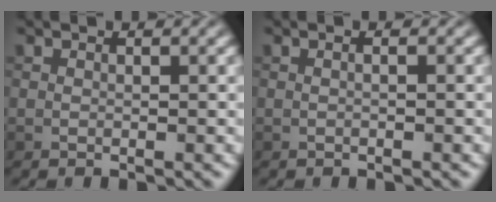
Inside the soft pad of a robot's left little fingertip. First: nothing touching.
{"total": 0.7, "force": [0.1, 0.1, 0.7], "torque": [-0.010, -0.003, -0.006]}